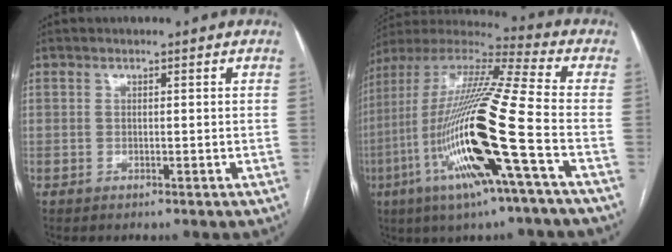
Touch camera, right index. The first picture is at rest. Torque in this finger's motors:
{"motor_torque": [2.14, 0.00, 0.76, 0.21]}